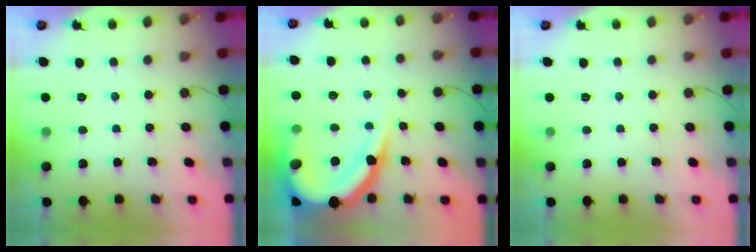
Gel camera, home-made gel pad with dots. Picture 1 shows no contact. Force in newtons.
{"total": 18.4, "press": 18.3, "slide": 2.0}
{"total": 0.0}